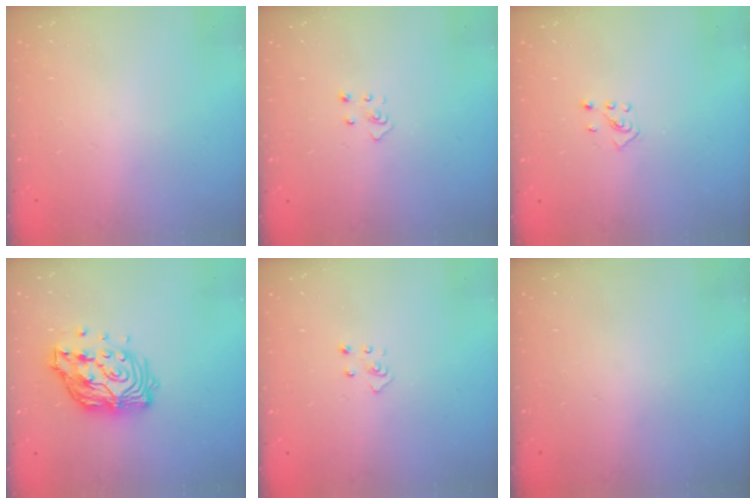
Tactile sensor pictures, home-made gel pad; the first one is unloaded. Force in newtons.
{"total": 2.5, "press": 2.4, "slide": 0.3}
{"total": 2.7, "press": 2.6, "slide": 0.9}
{"total": 14.1, "press": 14.0, "slide": 1.3}
{"total": 2.5, "press": 2.4, "slide": 0.3}
{"total": 0.0}